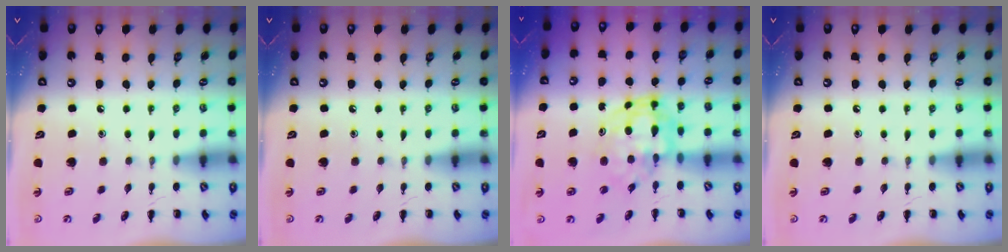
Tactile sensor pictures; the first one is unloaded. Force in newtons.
{"total": 0.0}
{"total": 5.0, "press": 4.9, "slide": 1.2}
{"total": 0.0}